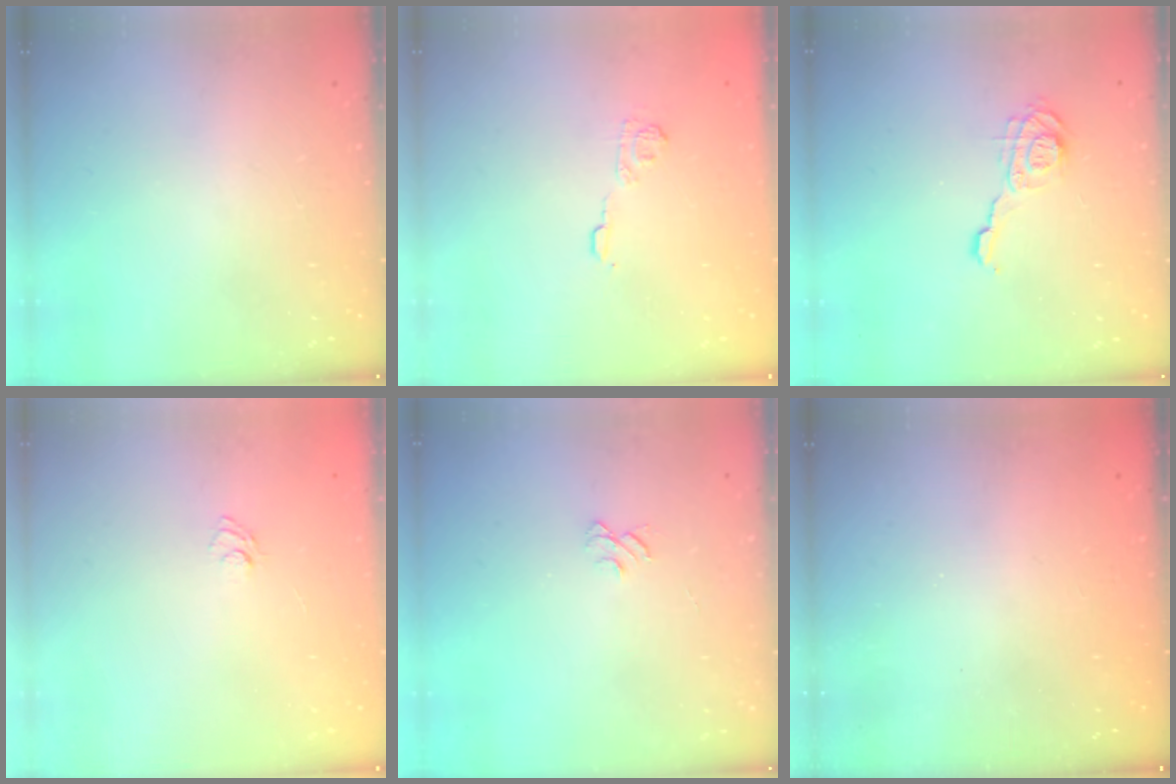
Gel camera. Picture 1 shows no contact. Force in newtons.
{"total": 5.2, "press": 4.9, "slide": 1.5}
{"total": 9.6, "press": 9.6, "slide": 0.5}
{"total": 3.7, "press": 3.5, "slide": 1.3}
{"total": 3.8, "press": 3.8, "slide": 0.3}
{"total": 2.5, "press": 2.4, "slide": 0.8}